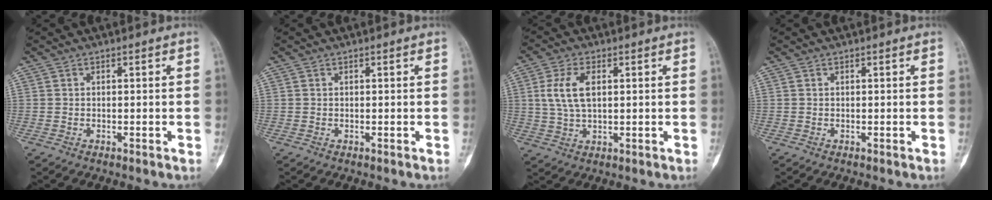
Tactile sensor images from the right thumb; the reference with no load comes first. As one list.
[{"total": 0.0}, {"total": 7.5, "force": [1.4, 4.1, 6.1], "torque": [-0.122, 0.004, 0.029]}, {"total": 0.0}]